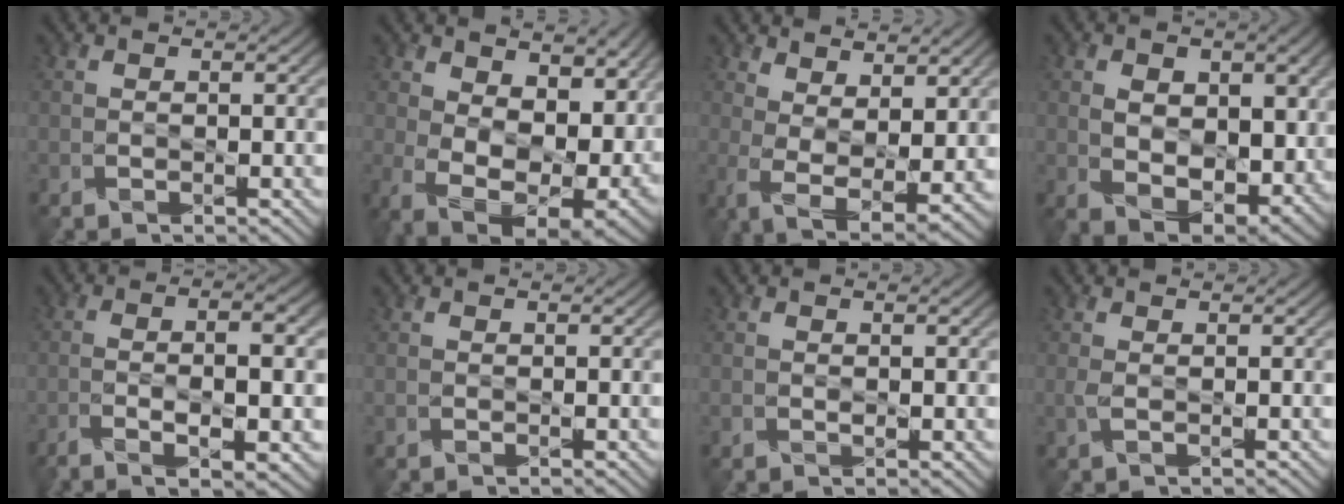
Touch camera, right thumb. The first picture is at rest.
{"total": 15.2, "force": [3.2, 9.7, 11.3], "torque": [-0.208, -0.031, 0.087]}
{"total": 7.0, "force": [3.4, 3.0, 5.4], "torque": [-0.120, -0.011, 0.063]}
{"total": 9.4, "force": [1.1, 6.2, 6.9], "torque": [-0.125, -0.017, 0.025]}
{"total": 8.5, "force": [-3.0, 2.2, 7.7], "torque": [-0.129, -0.006, -0.043]}
{"total": 0.0}
{"total": 0.8, "force": [0.1, 0.5, 0.7], "torque": [-0.012, -0.002, 0.000]}
{"total": 0.8, "force": [0.1, 0.2, 0.8], "torque": [-0.024, 0.000, -0.001]}